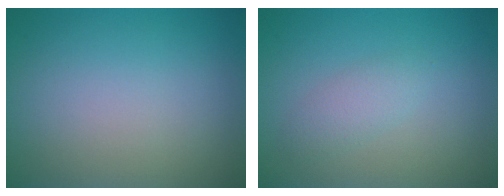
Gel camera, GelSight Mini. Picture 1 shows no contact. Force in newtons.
{"total": 1.7, "press": 1.7, "slide": 0.0}